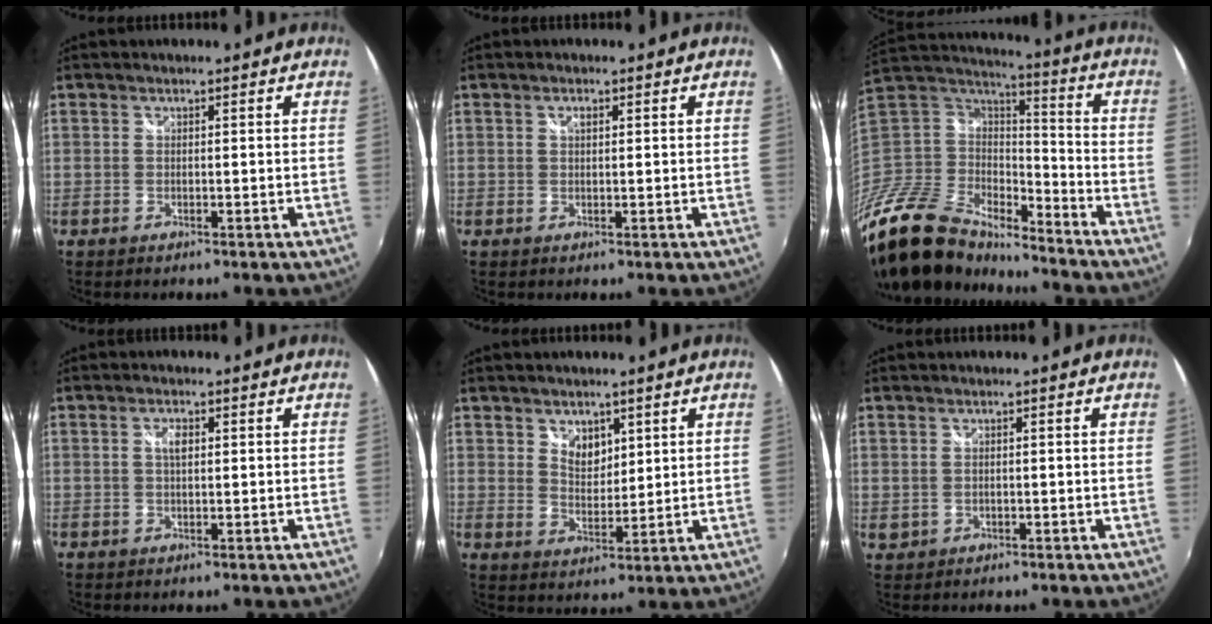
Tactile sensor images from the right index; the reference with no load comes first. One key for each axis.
{"total": 1.2, "fx": 0.5, "fy": 0.6, "fz": 0.9, "tx": -0.015, "ty": 0.002, "tz": 0.007}
{"total": 19.6, "fx": -15.0, "fy": 9.9, "fz": 7.9, "tx": -0.195, "ty": 0.007, "tz": -0.277}
{"total": 2.1, "fx": 0.5, "fy": 1.0, "fz": 1.8, "tx": -0.033, "ty": 0.003, "tz": 0.007}
{"total": 5.0, "fx": 2.6, "fy": 3.3, "fz": 2.6, "tx": -0.034, "ty": -0.001, "tz": 0.047}
{"total": 1.8, "fx": 0.3, "fy": 1.4, "fz": 1.0, "tx": -0.021, "ty": -0.001, "tz": 0.011}